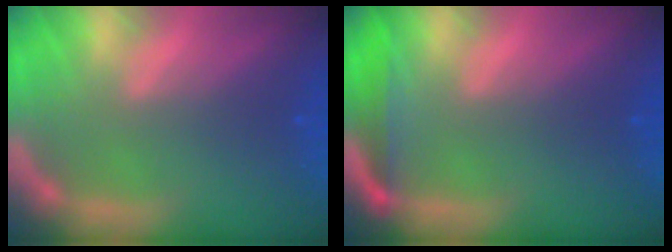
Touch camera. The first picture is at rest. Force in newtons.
{"total": 3.0}